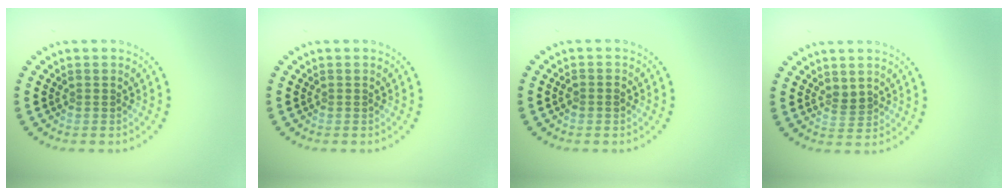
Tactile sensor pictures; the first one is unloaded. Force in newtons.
{"total": 0.0}
{"total": 0.9, "press": 0.8, "slide": 0.1}
{"total": 1.1, "press": 1.0, "slide": 0.5}